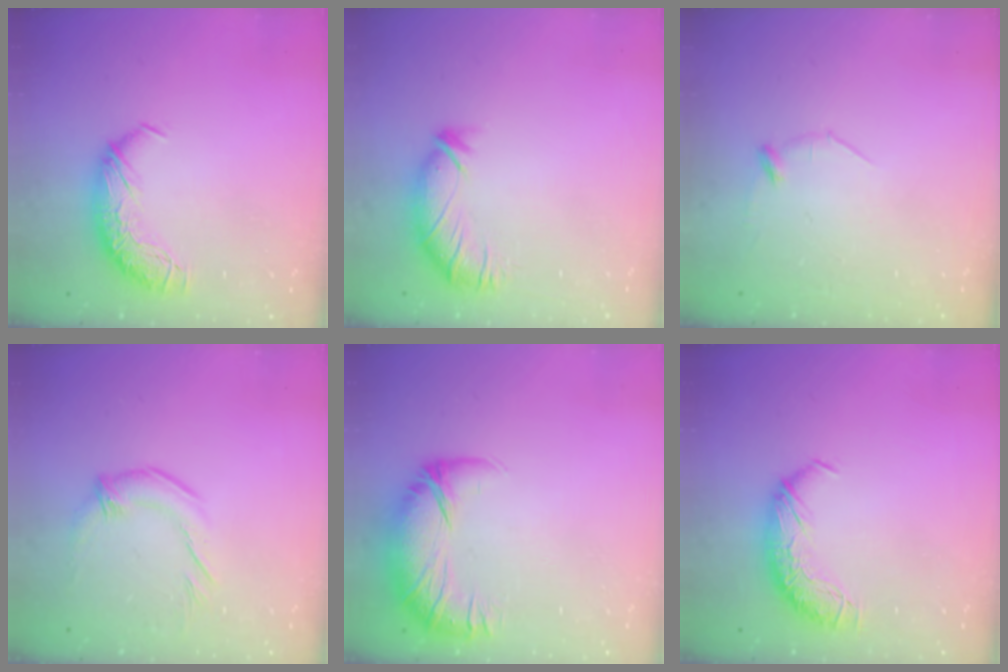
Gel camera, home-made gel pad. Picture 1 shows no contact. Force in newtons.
{"total": 3.0, "press": 2.5, "slide": 1.7}
{"total": 8.0, "press": 8.0, "slide": 0.8}
{"total": 1.1, "press": 0.9, "slide": 0.7}
{"total": 3.2, "press": 0.8, "slide": 3.1}
{"total": 0.0}